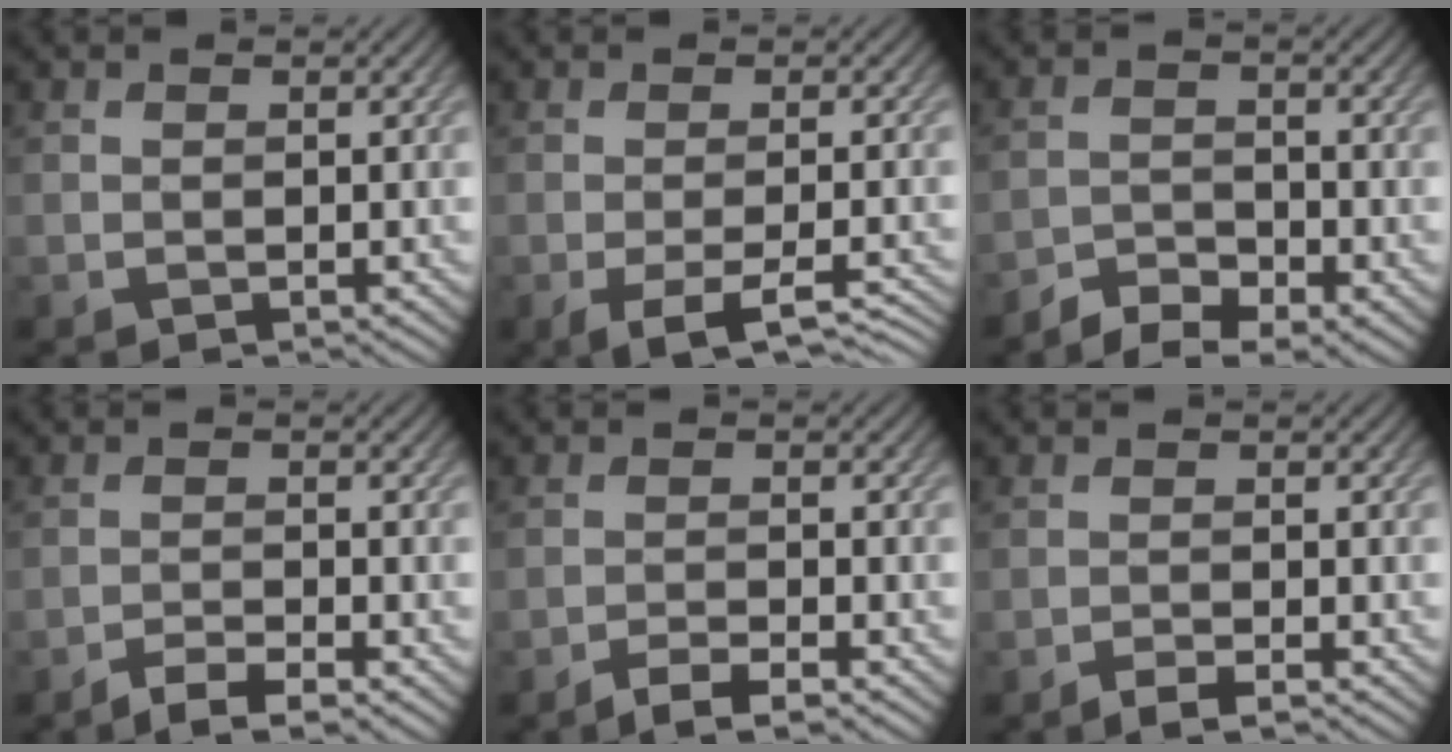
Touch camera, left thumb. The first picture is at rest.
{"total": 6.2, "force": [-3.0, 1.7, 5.1], "torque": [-0.077, -0.009, -0.042]}
{"total": 4.9, "force": [-3.7, 1.9, 2.5], "torque": [-0.042, -0.005, -0.066]}
{"total": 3.3, "force": [-2.5, 0.5, 2.1], "torque": [-0.036, 0.003, -0.051]}
{"total": 3.0, "force": [-2.3, 0.4, 1.9], "torque": [-0.031, 0.003, -0.048]}
{"total": 1.8, "force": [-1.3, 0.2, 1.2], "torque": [-0.018, 0.003, -0.030]}